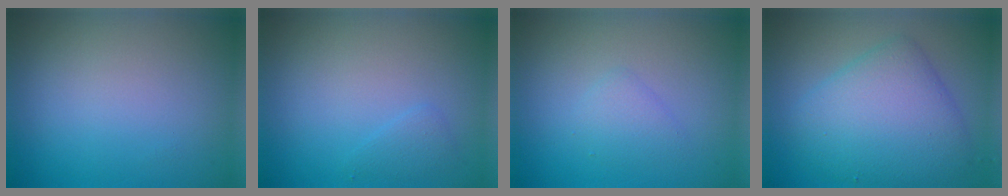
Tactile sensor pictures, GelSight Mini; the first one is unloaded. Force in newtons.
{"total": 1.1, "press": 1.1, "slide": 0.1}
{"total": 1.5, "press": 1.5, "slide": 0.1}
{"total": 7.1, "press": 7.1, "slide": 0.0}